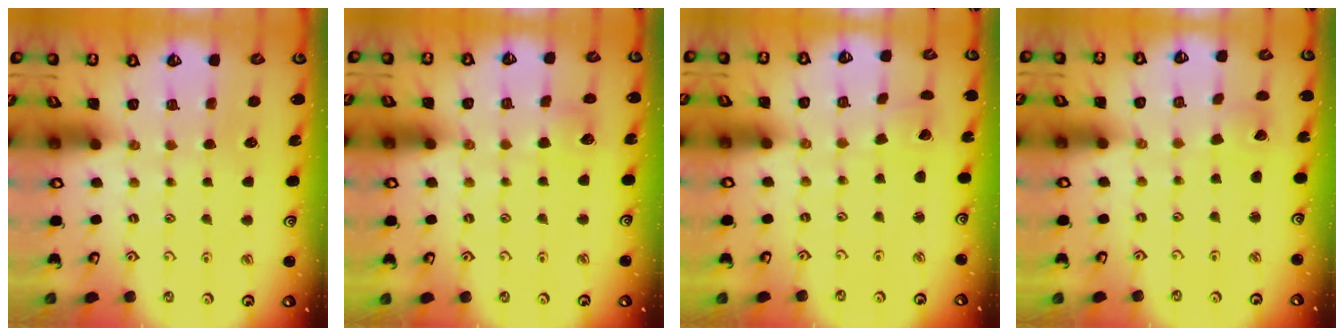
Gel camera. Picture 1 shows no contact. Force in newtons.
{"total": 5.0, "press": 4.9, "slide": 0.5}
{"total": 1.3, "press": 1.3, "slide": 0.1}
{"total": 1.0, "press": 1.0, "slide": 0.1}